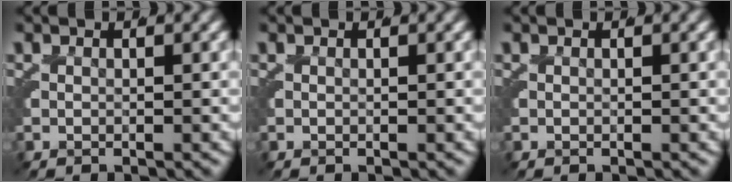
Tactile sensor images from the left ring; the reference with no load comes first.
{"total": 0.0}
{"total": 0.0}